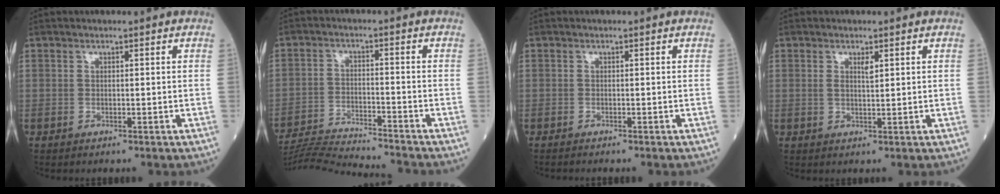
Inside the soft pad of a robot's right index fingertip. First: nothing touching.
{"total": 14.7, "force": [-14.0, -1.2, 4.2], "torque": [-0.064, -0.015, -0.221]}
{"total": 0.7, "force": [-0.6, -0.1, 0.3], "torque": [-0.005, 0.000, -0.009]}
{"total": 1.6, "force": [0.7, 0.3, 1.4], "torque": [-0.027, -0.001, 0.013]}